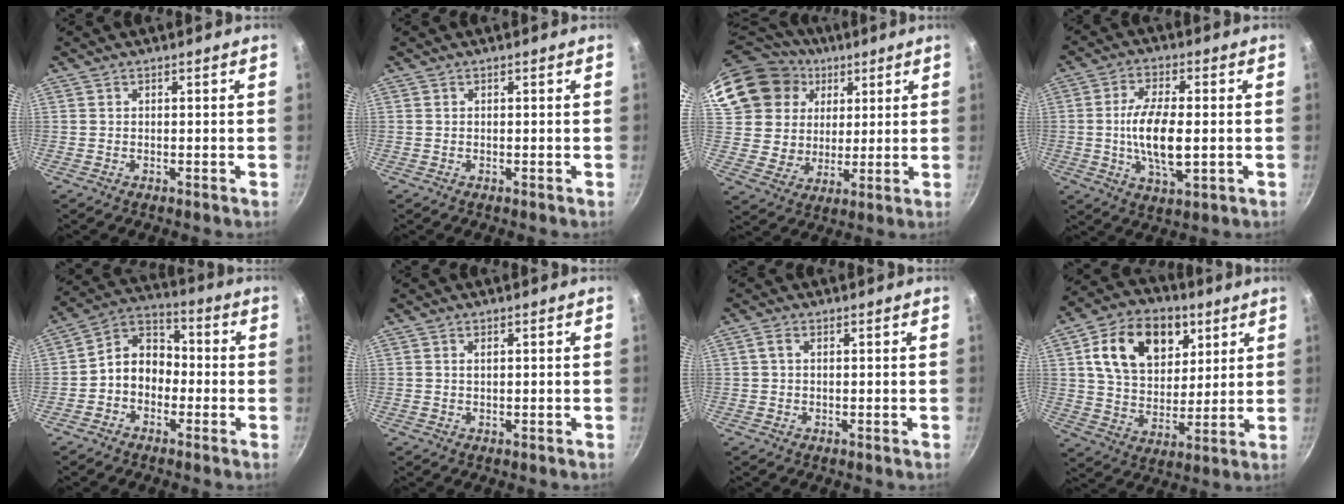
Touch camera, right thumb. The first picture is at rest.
{"total": 0.0}
{"total": 20.0, "force": [8.9, 16.3, 7.3], "torque": [-0.144, 0.006, 0.175]}
{"total": 11.4, "force": [-0.8, 4.6, 10.4], "torque": [-0.197, 0.002, -0.016]}
{"total": 8.7, "force": [-2.1, 6.8, 5.0], "torque": [-0.046, 0.043, -0.058]}
{"total": 1.0, "force": [0.3, 0.5, 0.8], "torque": [-0.012, 0.002, 0.005]}
{"total": 1.4, "force": [0.4, 0.9, 1.1], "torque": [-0.022, 0.005, 0.006]}
{"total": 18.3, "force": [7.0, 12.6, 11.3], "torque": [-0.157, -0.014, 0.112]}